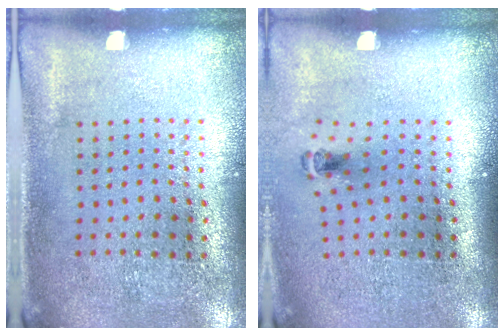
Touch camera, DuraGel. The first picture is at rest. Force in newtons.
{"total": 0.5, "press": 0.3, "slide": 0.4}